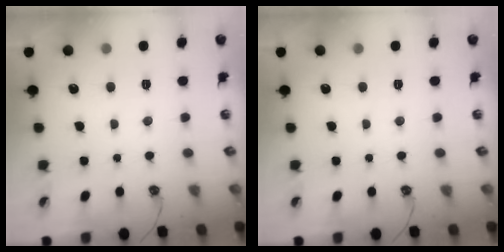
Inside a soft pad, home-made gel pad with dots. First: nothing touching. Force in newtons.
{"total": 0.0}